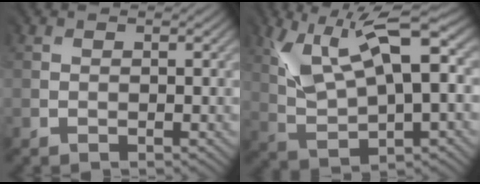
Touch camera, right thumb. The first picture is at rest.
{"total": 11.9, "force": [4.5, 4.7, 10.0], "torque": [-0.204, 0.013, 0.088]}